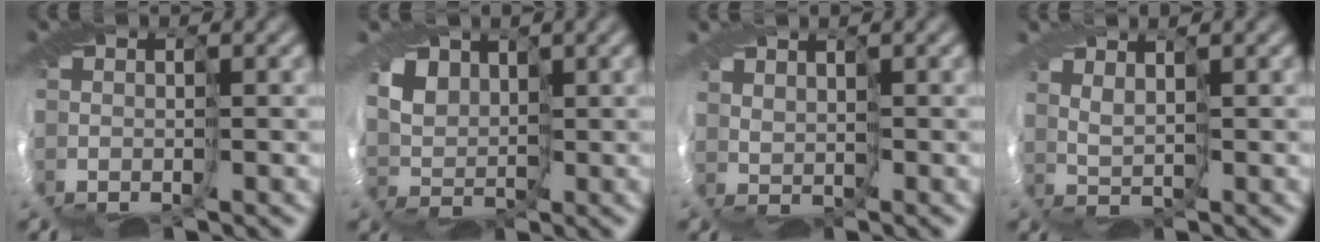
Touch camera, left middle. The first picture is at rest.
{"total": 4.2, "force": [2.8, 2.8, 1.4], "torque": [-0.043, 0.001, 0.047]}
{"total": 1.2, "force": [1.2, 0.2, -0.1], "torque": [-0.002, -0.002, 0.020]}
{"total": 1.3, "force": [1.2, -0.1, 0.3], "torque": [-0.013, -0.001, 0.021]}